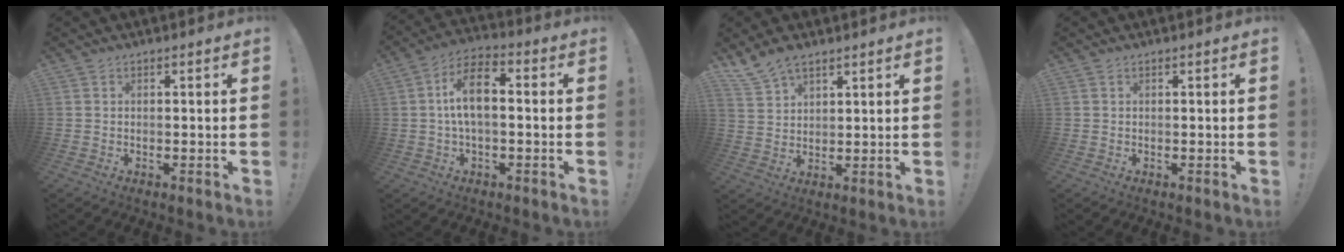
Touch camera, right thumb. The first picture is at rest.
{"total": 10.7, "force": [0.6, 5.1, 9.4], "torque": [-0.167, 0.009, 0.013]}
{"total": 7.4, "force": [5.9, 3.5, 2.8], "torque": [-0.058, -0.030, 0.116]}
{"total": 0.0}